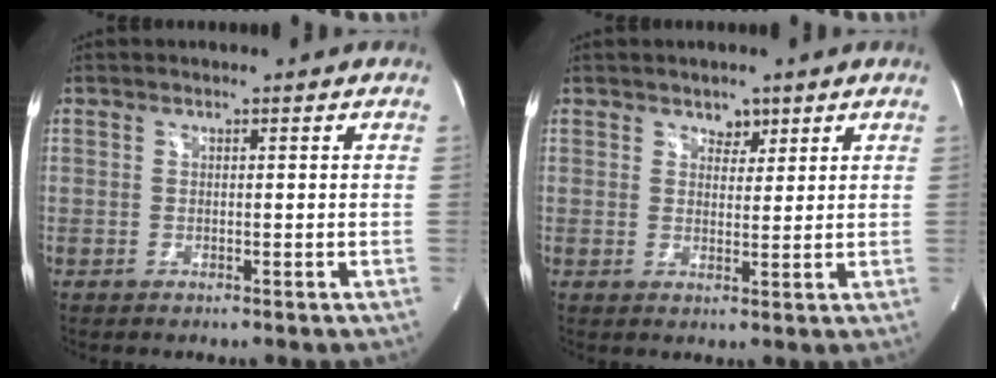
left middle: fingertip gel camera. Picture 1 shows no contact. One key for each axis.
{"total": 2.4, "fx": 1.7, "fy": 1.4, "fz": 0.9, "tx": -0.012, "ty": -0.002, "tz": 0.028}